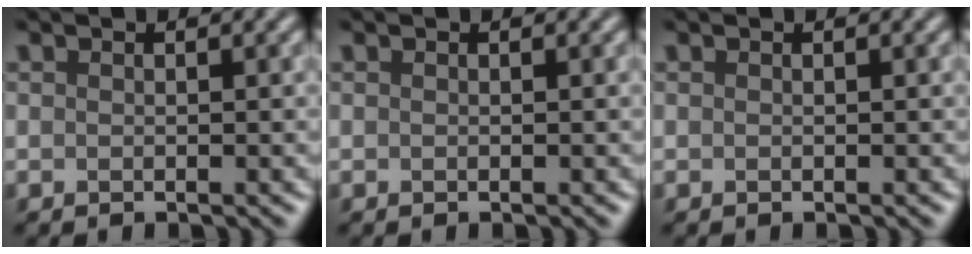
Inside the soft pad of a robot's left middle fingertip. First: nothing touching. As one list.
[{"total": 0.0}, {"total": 0.0}]